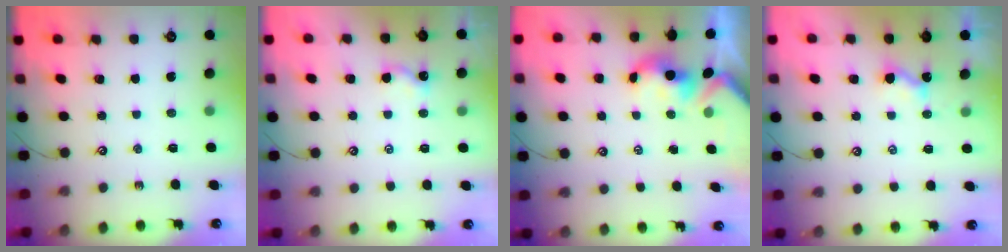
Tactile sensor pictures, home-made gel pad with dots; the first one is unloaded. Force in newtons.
{"total": 0.0}
{"total": 0.6, "press": 0.4, "slide": 0.4}
{"total": 3.0, "press": 3.0, "slide": 0.0}